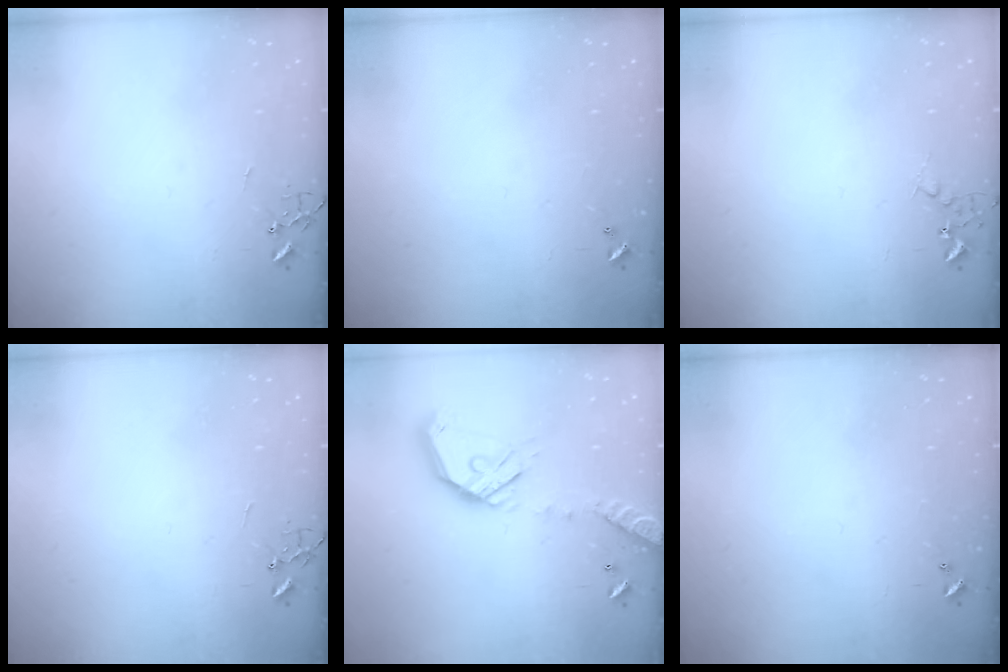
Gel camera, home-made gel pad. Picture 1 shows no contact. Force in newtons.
{"total": 0.0}
{"total": 4.8, "press": 4.7, "slide": 0.8}
{"total": 0.0}
{"total": 19.5, "press": 19.2, "slide": 3.4}
{"total": 0.0}